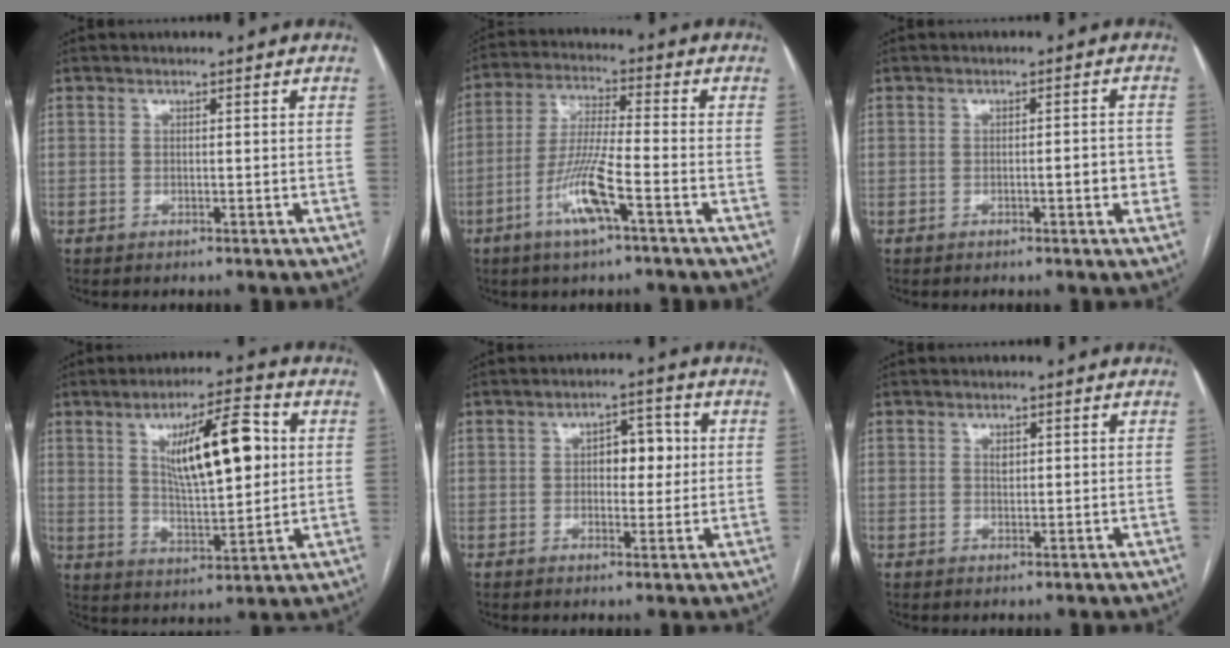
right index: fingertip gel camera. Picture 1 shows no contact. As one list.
[{"total": 9.4, "force": [-4.3, 0.4, 8.4], "torque": [-0.172, -0.006, -0.086]}, {"total": 3.2, "force": [-0.8, 0.7, 3.0], "torque": [-0.039, 0.004, -0.008]}, {"total": 13.0, "force": [3.4, 3.0, 12.2], "torque": [-0.202, 0.008, 0.060]}, {"total": 5.1, "force": [0.6, 2.7, 4.2], "torque": [-0.057, 0.015, 0.010]}, {"total": 0.9, "force": [0.4, 0.6, 0.6], "torque": [-0.010, -0.001, 0.007]}]